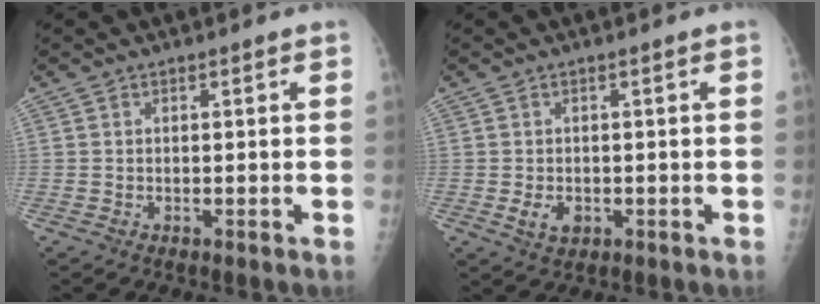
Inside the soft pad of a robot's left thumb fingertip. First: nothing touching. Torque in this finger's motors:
{"motor_torque": [0.11, 1.27, 0.01, -0.09, 0.03]}